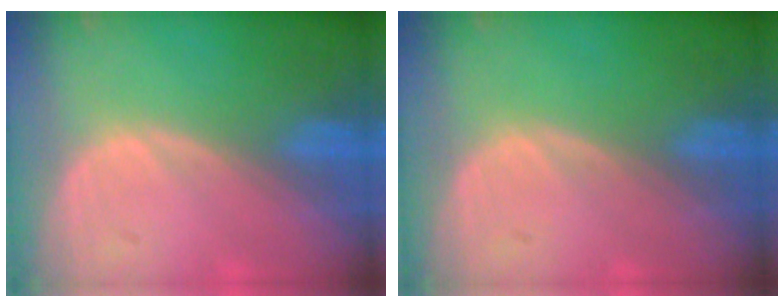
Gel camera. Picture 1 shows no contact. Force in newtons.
{"total": 0.0}